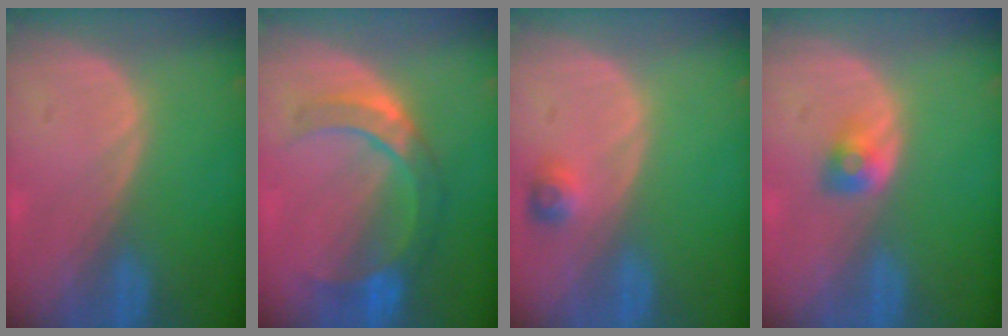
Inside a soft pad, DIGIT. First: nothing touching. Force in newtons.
{"total": 7.0, "press": 7.0, "slide": 0.9}
{"total": 2.4, "press": 2.2, "slide": 0.9}
{"total": 2.5, "press": 2.3, "slide": 0.9}